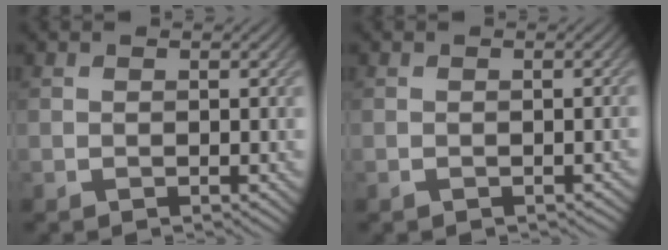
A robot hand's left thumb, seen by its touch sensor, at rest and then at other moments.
{"total": 0.8, "force": [-0.6, 0.4, 0.4], "torque": [-0.010, -0.004, -0.008]}